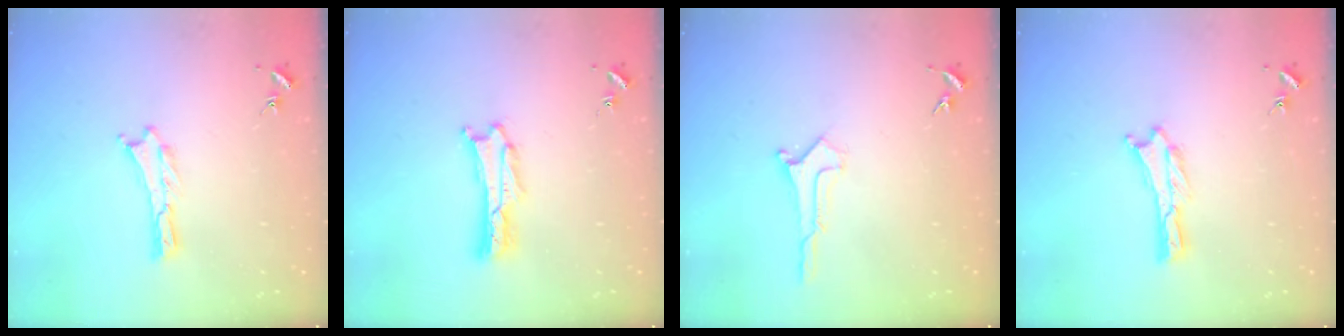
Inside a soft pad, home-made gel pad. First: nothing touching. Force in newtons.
{"total": 1.4, "press": 1.4, "slide": 0.0}
{"total": 0.6, "press": 0.6, "slide": 0.1}
{"total": 0.0}